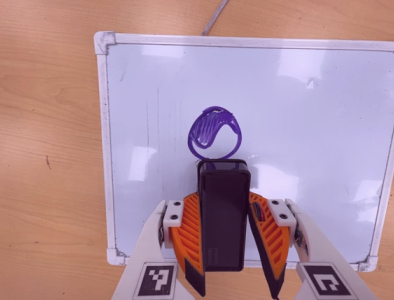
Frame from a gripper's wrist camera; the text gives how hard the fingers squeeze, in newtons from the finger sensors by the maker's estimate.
{"total": 4.3, "left": 3.5, "right": 5.1}